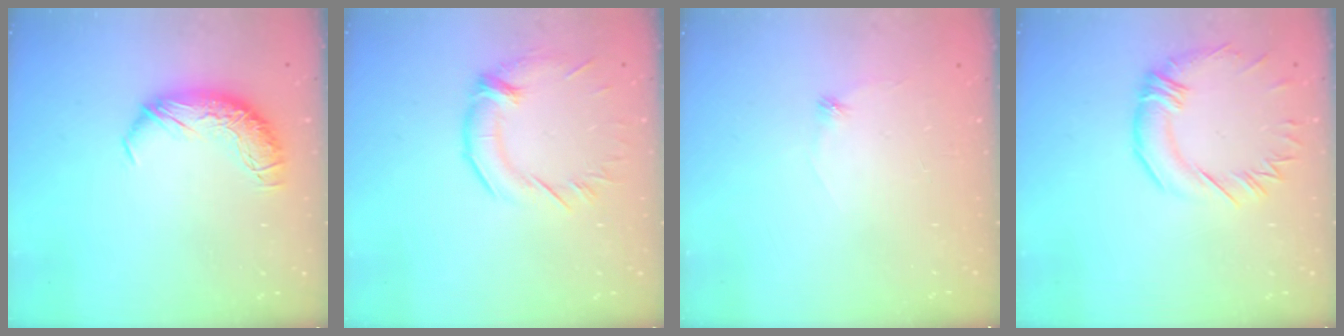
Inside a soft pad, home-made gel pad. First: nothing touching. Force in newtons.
{"total": 1.5, "press": 0.3, "slide": 1.5}
{"total": 9.2, "press": 9.2, "slide": 0.3}
{"total": 1.5, "press": 0.9, "slide": 1.1}